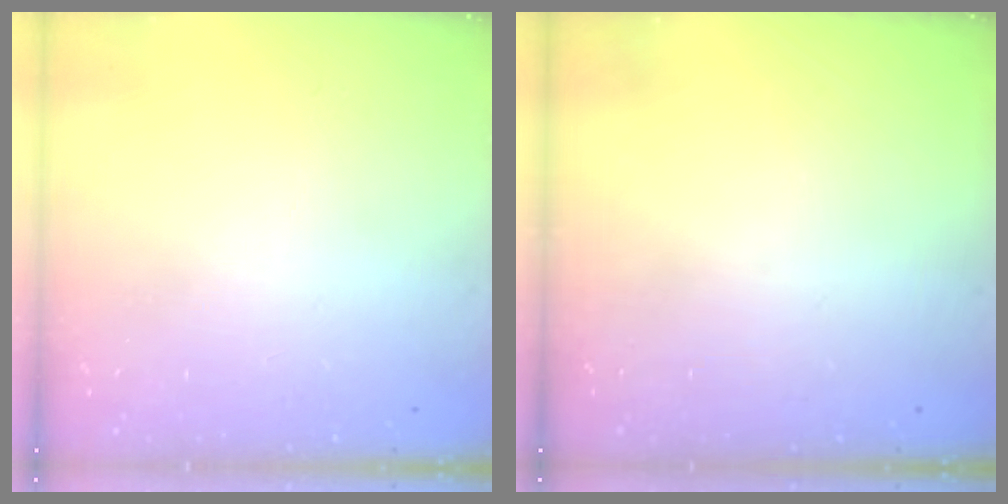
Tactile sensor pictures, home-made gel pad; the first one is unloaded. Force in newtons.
{"total": 0.0}